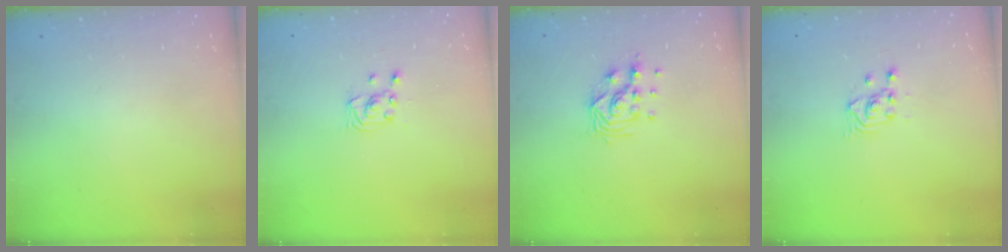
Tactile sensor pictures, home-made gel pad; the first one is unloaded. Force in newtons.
{"total": 2.5, "press": 2.5, "slide": 0.2}
{"total": 9.6, "press": 9.5, "slide": 0.8}
{"total": 2.7, "press": 2.7, "slide": 0.3}